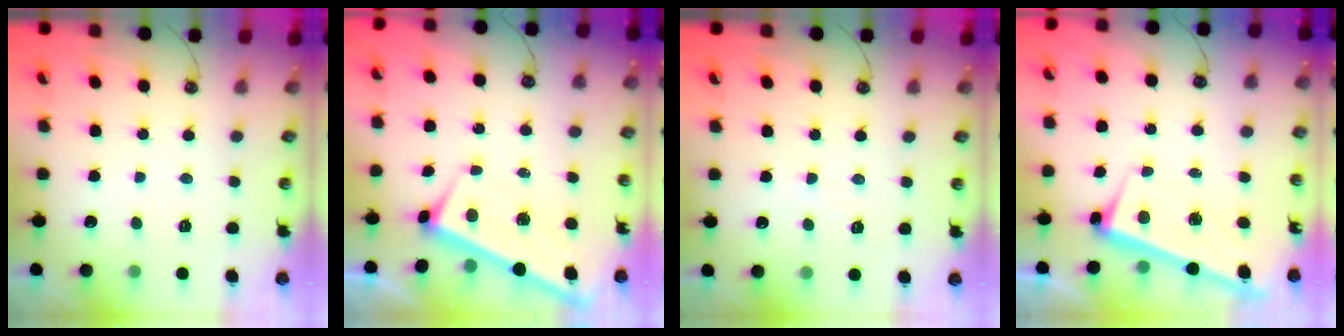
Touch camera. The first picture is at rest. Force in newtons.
{"total": 2.8, "press": 2.8, "slide": 0.1}
{"total": 0.8, "press": 0.8, "slide": 0.2}
{"total": 2.5, "press": 2.5, "slide": 0.6}